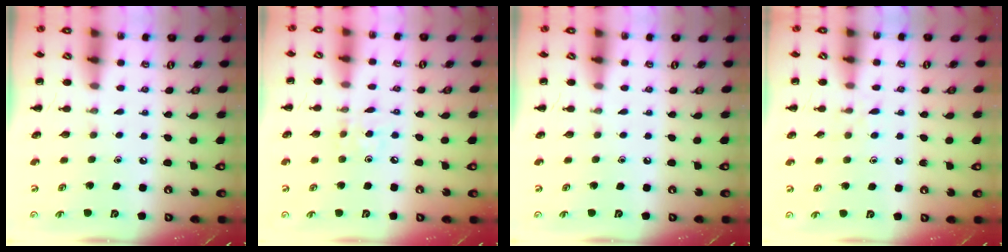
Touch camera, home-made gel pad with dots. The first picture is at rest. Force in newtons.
{"total": 4.2, "press": 4.2, "slide": 0.7}
{"total": 0.0}
{"total": 5.8, "press": 5.6, "slide": 1.6}